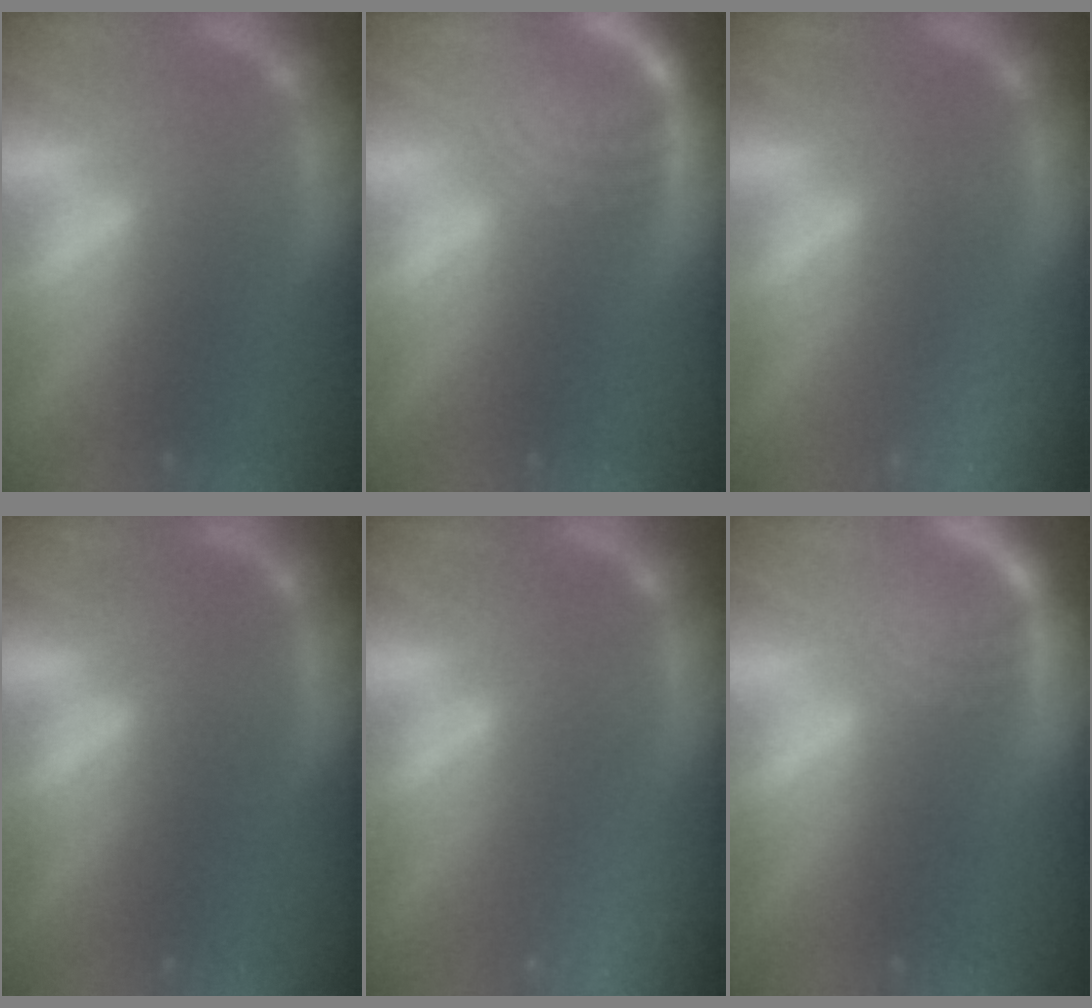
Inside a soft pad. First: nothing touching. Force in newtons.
{"total": 7.1}
{"total": 6.1}
{"total": 0.0}
{"total": 6.5}
{"total": 5.0}